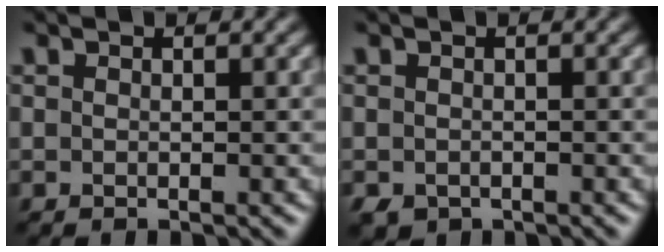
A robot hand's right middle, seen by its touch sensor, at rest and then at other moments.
{"total": 1.1, "force": [-0.7, 0.8, 0.3], "torque": [-0.005, -0.008, -0.014]}